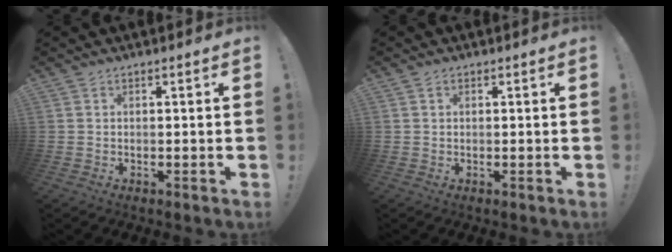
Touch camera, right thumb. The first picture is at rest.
{"total": 0.6, "force": [0.3, 0.5, 0.2], "torque": [0.003, 0.000, 0.004]}